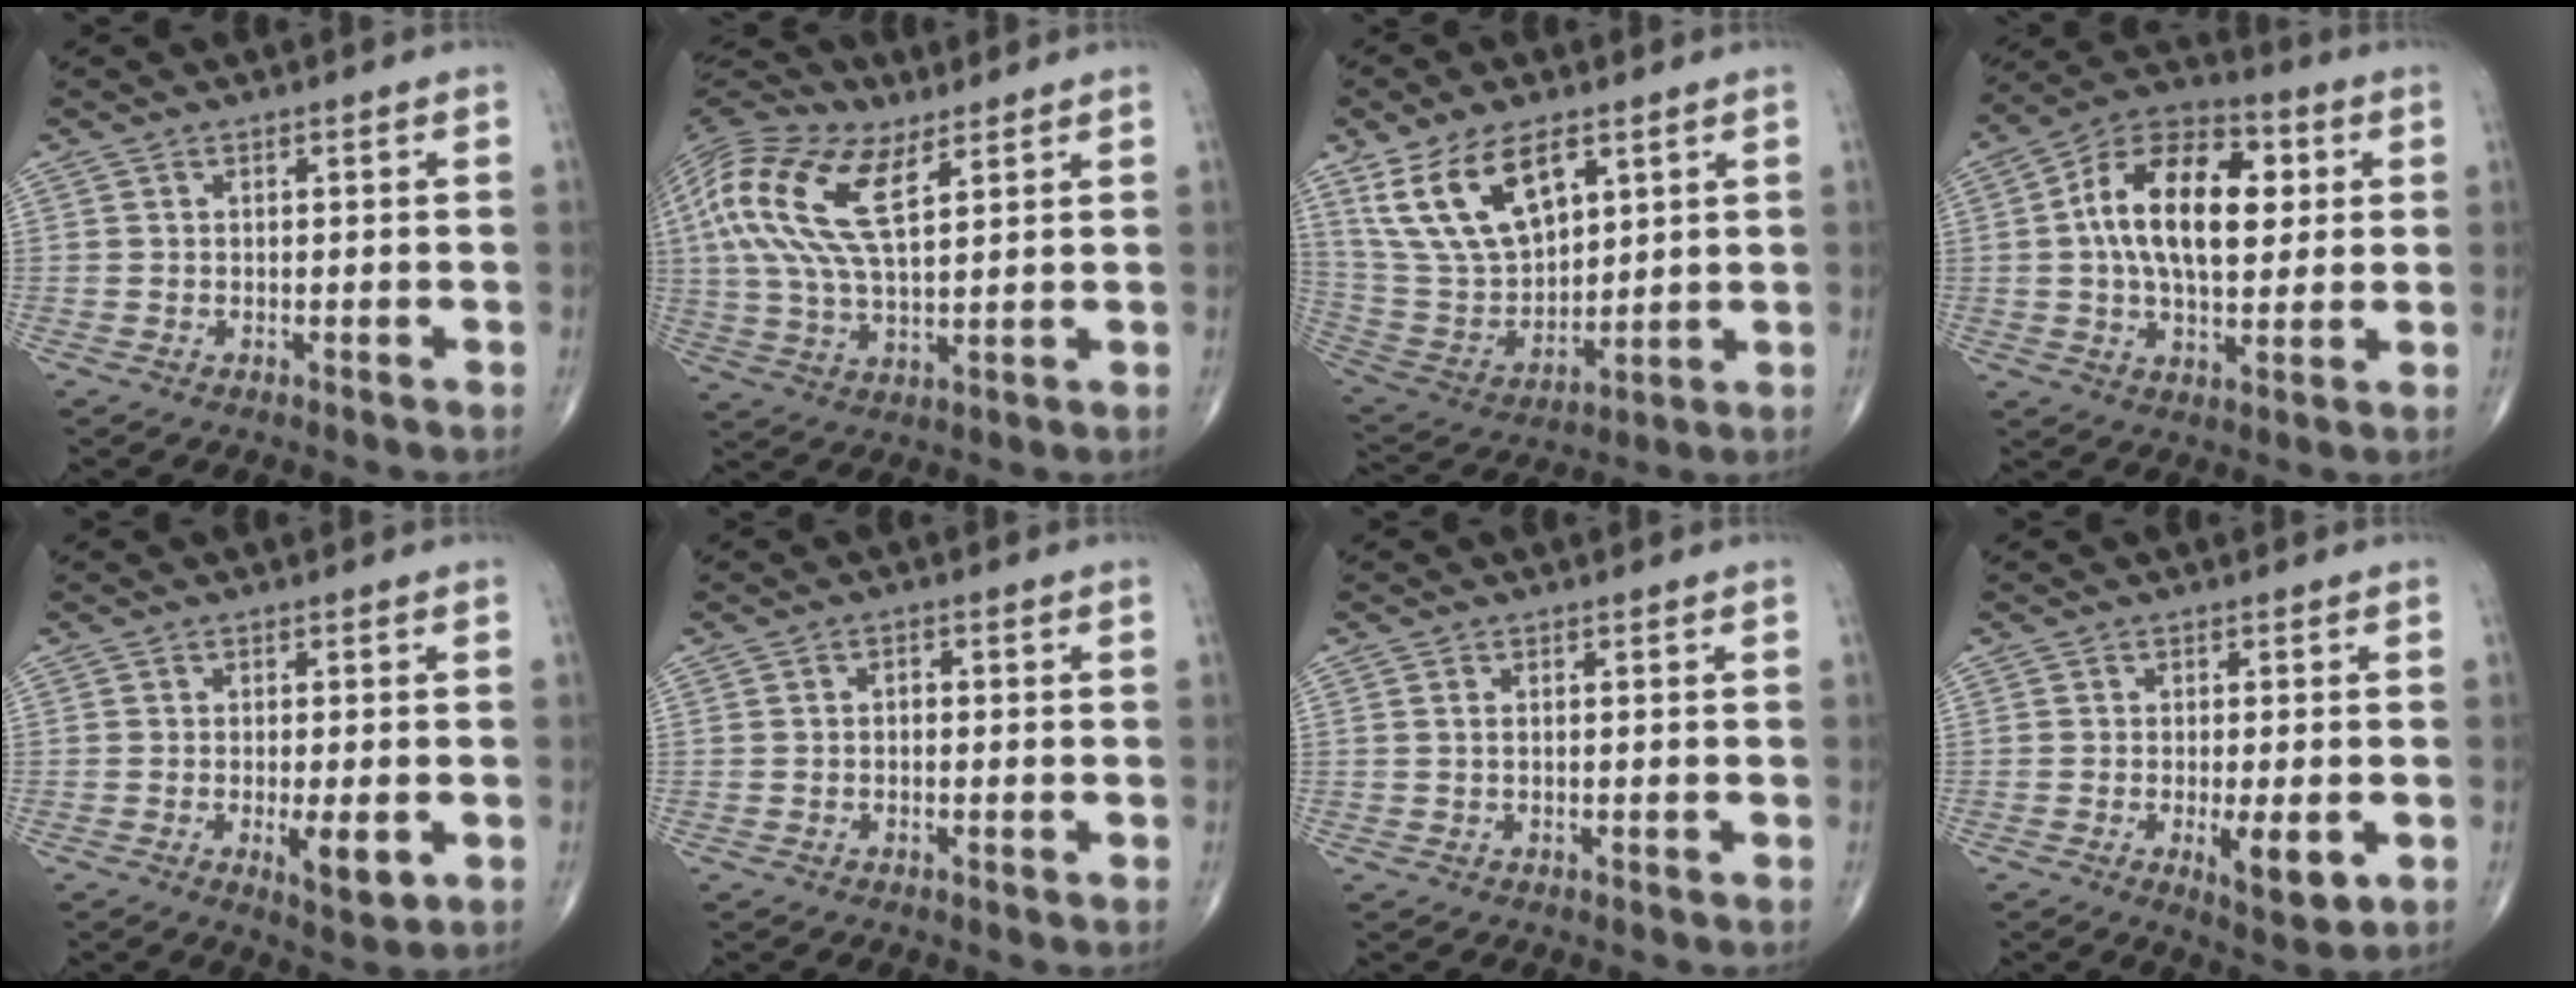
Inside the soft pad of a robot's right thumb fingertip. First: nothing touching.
{"total": 19.0, "force": [7.3, 8.4, 15.4], "torque": [-0.340, 0.004, 0.131]}
{"total": 16.8, "force": [8.4, 8.9, 11.5], "torque": [-0.201, -0.029, 0.179]}
{"total": 18.7, "force": [3.1, 10.3, 15.3], "torque": [-0.230, 0.013, 0.042]}
{"total": 5.2, "force": [-1.3, 1.5, 4.8], "torque": [-0.072, -0.012, -0.016]}
{"total": 1.0, "force": [-0.1, 0.7, 0.7], "torque": [-0.003, 0.004, -0.006]}
{"total": 0.6, "force": [0.2, 0.2, 0.5], "torque": [-0.014, 0.002, 0.005]}
{"total": 6.6, "force": [-1.7, 2.0, 6.0], "torque": [-0.090, -0.016, -0.021]}